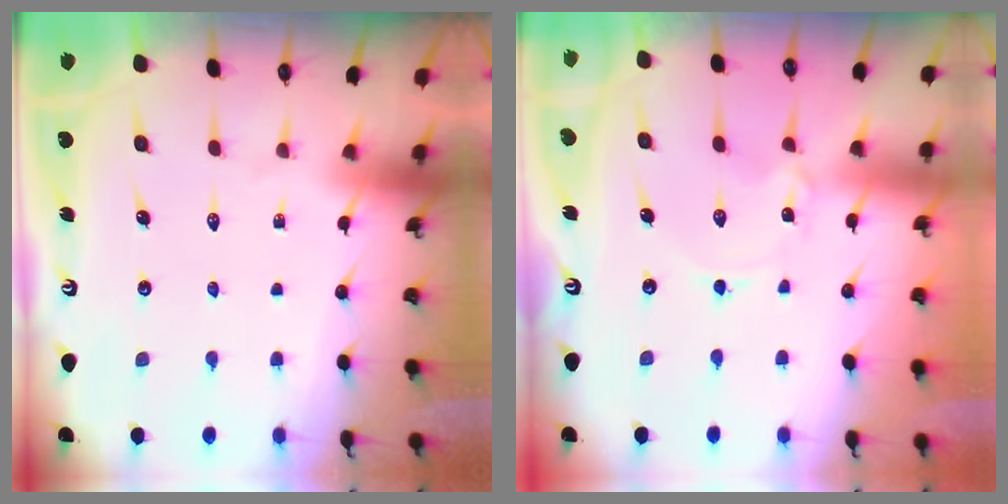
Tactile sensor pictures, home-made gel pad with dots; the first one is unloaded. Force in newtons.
{"total": 0.0}